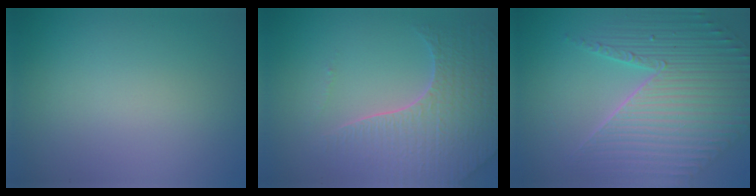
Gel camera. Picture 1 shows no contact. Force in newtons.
{"total": 7.0, "press": 5.2, "slide": 4.6}
{"total": 7.6, "press": 5.8, "slide": 4.9}